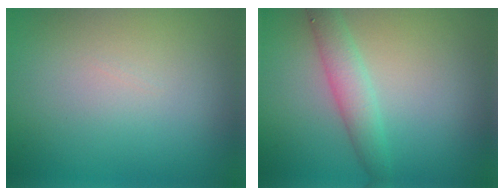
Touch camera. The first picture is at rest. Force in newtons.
{"total": 2.8, "press": 2.8, "slide": 0.2}